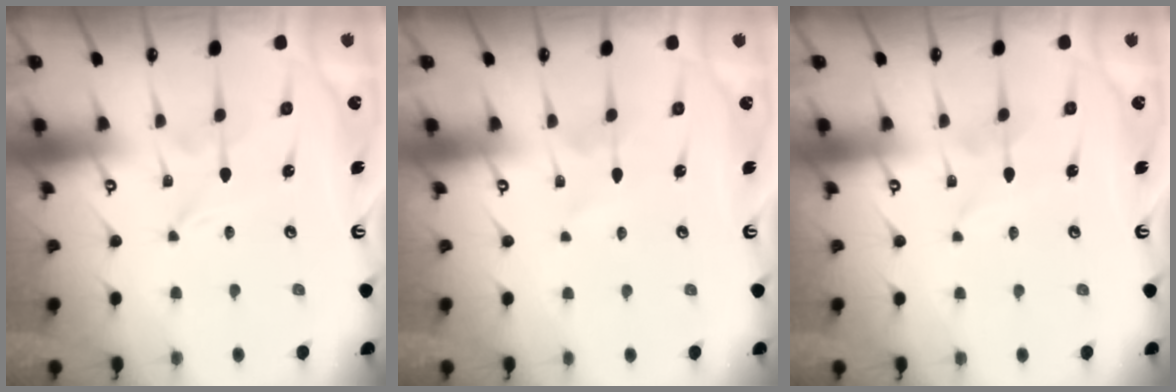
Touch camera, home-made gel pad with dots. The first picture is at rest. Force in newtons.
{"total": 1.5, "press": 1.4, "slide": 0.2}
{"total": 0.9, "press": 0.9, "slide": 0.1}